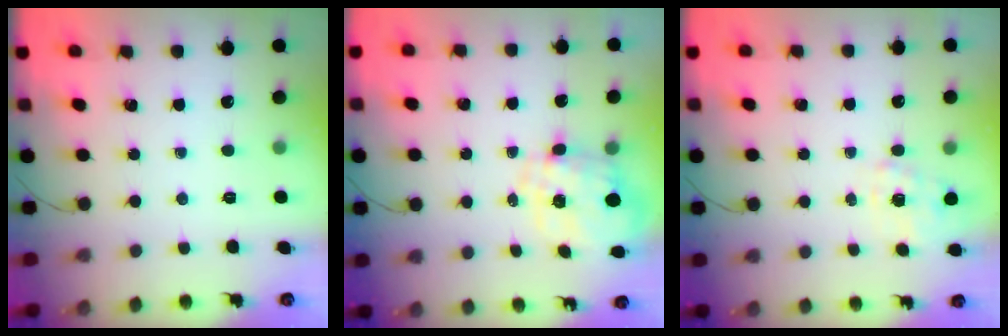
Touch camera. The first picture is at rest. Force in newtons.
{"total": 2.2, "press": 1.8, "slide": 1.3}
{"total": 0.9, "press": 0.3, "slide": 0.8}